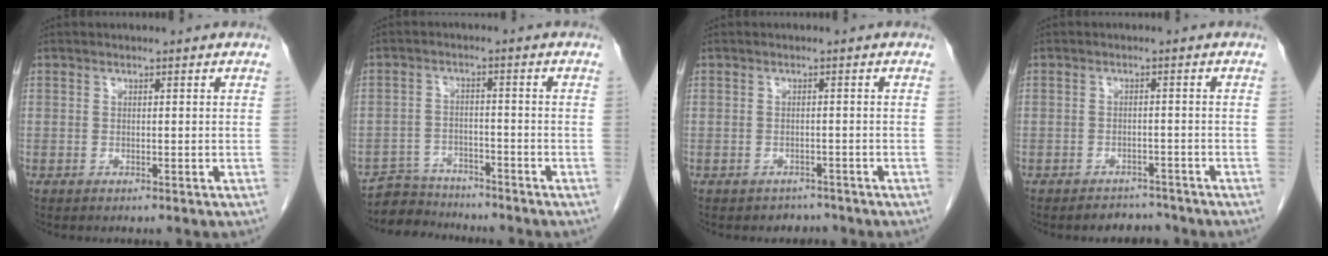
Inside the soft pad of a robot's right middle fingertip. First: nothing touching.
{"total": 6.0, "force": [-5.7, 1.7, -0.4], "torque": [0.009, 0.003, -0.100]}
{"total": 2.4, "force": [-1.9, 1.4, -0.4], "torque": [0.002, 0.006, -0.029]}
{"total": 3.2, "force": [-3.0, 1.2, -0.5], "torque": [0.013, 0.001, -0.043]}